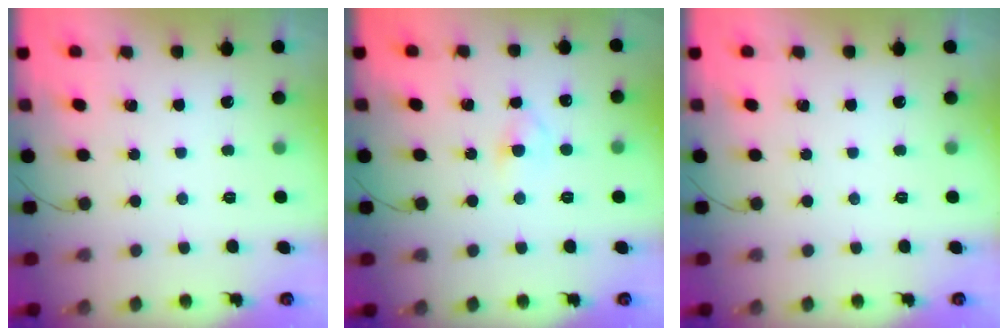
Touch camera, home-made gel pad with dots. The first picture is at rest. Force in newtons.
{"total": 3.3, "press": 3.0, "slide": 1.3}
{"total": 0.0}